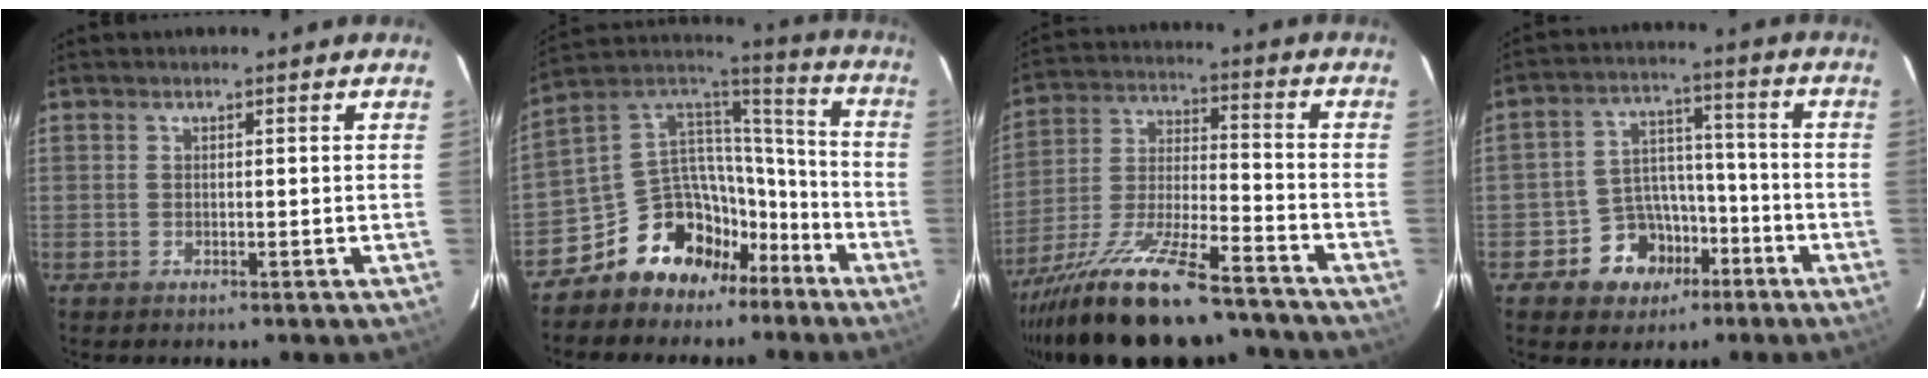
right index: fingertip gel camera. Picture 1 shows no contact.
{"total": 15.6, "force": [-10.7, 10.2, 4.9], "torque": [-0.096, 0.068, -0.173]}
{"total": 22.2, "force": [-17.4, 5.8, 12.6], "torque": [-0.242, -0.033, -0.276]}
{"total": 9.5, "force": [-5.1, 7.5, 2.8], "torque": [-0.063, 0.037, -0.069]}